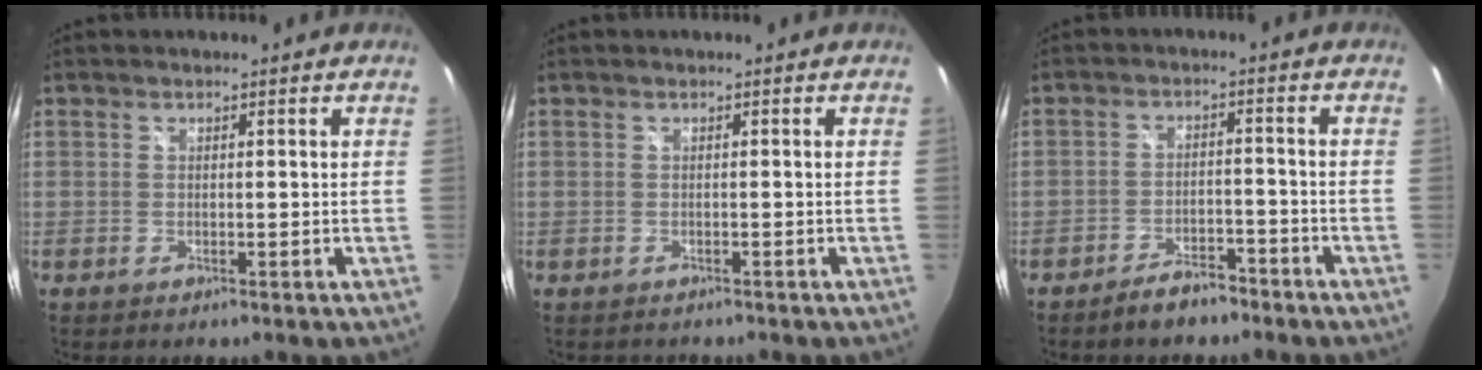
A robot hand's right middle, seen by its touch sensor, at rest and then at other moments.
{"total": 1.2, "force": [-1.0, 0.5, 0.1], "torque": [-0.007, -0.003, -0.015]}
{"total": 5.5, "force": [-4.6, 2.1, 2.2], "torque": [-0.057, 0.009, -0.067]}